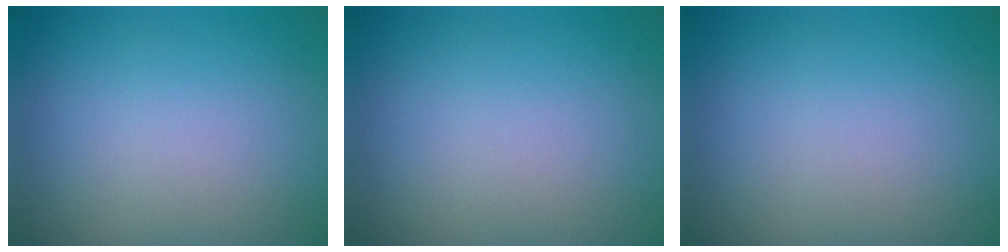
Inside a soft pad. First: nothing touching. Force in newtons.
{"total": 0.0}
{"total": 0.0}